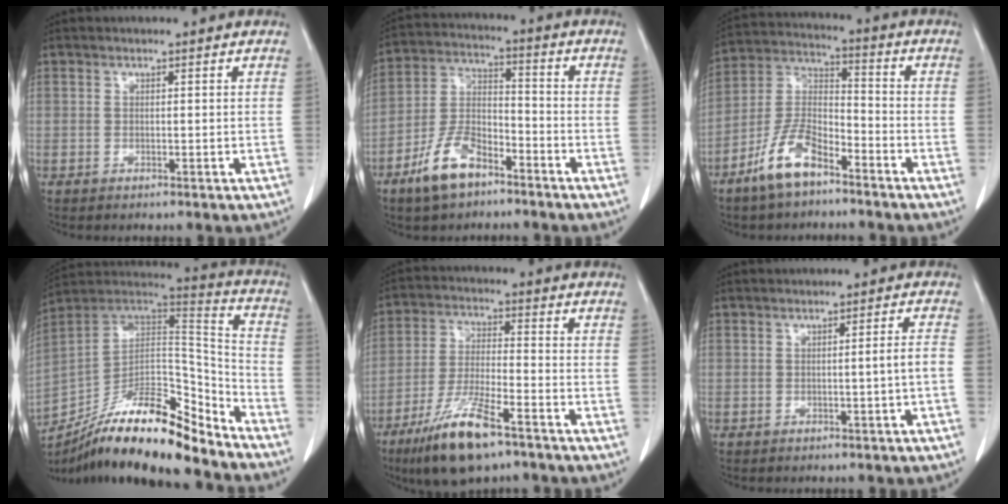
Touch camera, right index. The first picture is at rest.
{"total": 10.0, "force": [-6.5, 4.4, 6.1], "torque": [-0.135, 0.005, -0.128]}
{"total": 10.2, "force": [-6.8, 3.8, 6.6], "torque": [-0.147, 0.003, -0.137]}
{"total": 21.0, "force": [-16.9, 4.2, 11.8], "torque": [-0.205, 0.024, -0.297]}
{"total": 12.2, "force": [-7.9, 2.3, 8.9], "torque": [-0.181, -0.025, -0.143]}
{"total": 2.3, "force": [-0.6, -0.4, 2.2], "torque": [-0.033, 0.001, -0.009]}